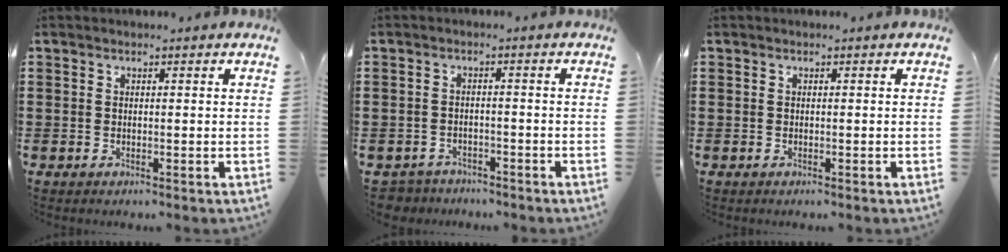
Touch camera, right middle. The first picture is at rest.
{"total": 2.7, "force": [-2.6, 0.6, -0.2], "torque": [-0.005, -0.001, -0.059]}
{"total": 0.0}